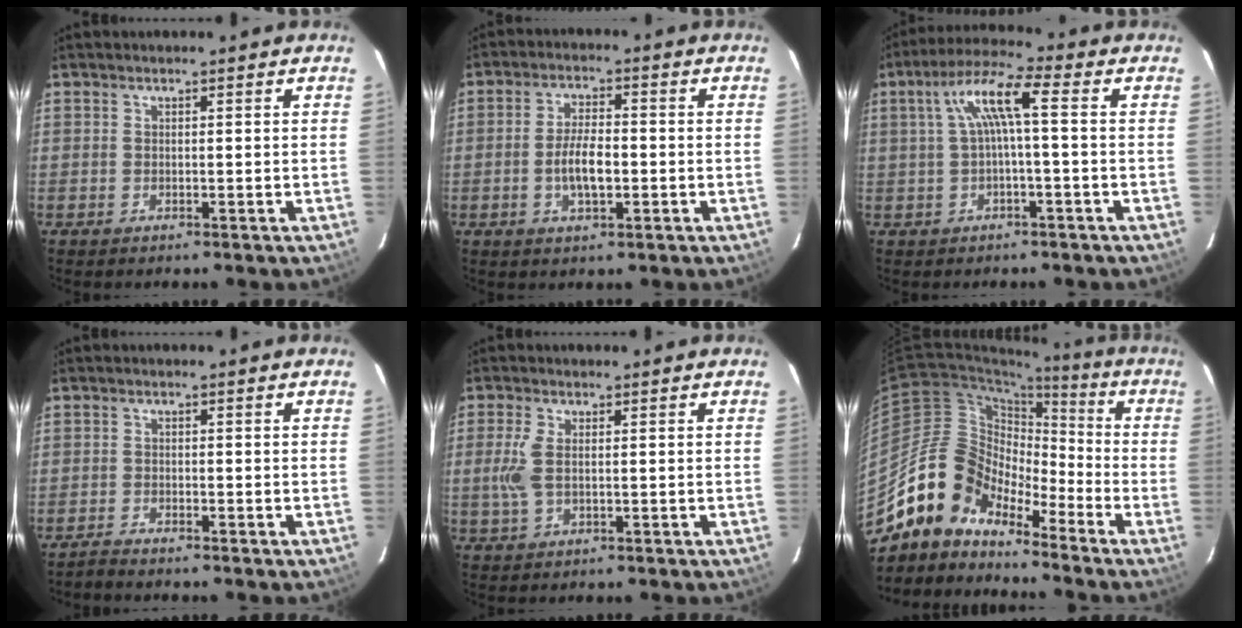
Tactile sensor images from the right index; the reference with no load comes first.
{"total": 6.3, "force": [-1.4, 2.6, 5.6], "torque": [-0.109, 0.001, -0.022]}
{"total": 7.3, "force": [0.5, 0.8, 7.3], "torque": [-0.149, 0.020, 0.014]}
{"total": 1.9, "force": [-1.9, 0.0, 0.3], "torque": [-0.019, -0.004, -0.037]}
{"total": 4.4, "force": [0.2, 1.9, 3.9], "torque": [-0.092, 0.002, 0.005]}
{"total": 13.3, "force": [-11.0, 6.5, 3.6], "torque": [-0.067, 0.031, -0.218]}